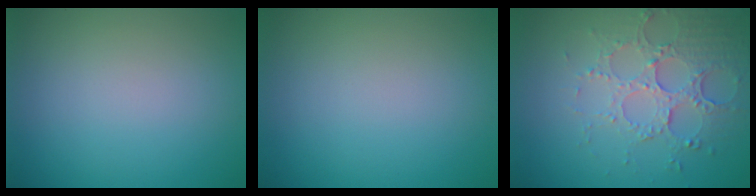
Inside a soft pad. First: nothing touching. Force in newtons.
{"total": 0.0}
{"total": 5.3, "press": 3.9, "slide": 3.6}